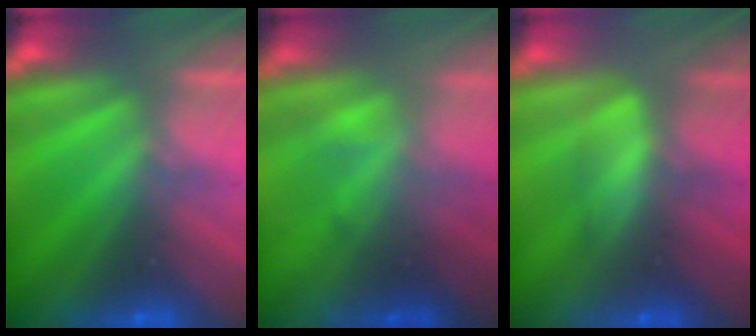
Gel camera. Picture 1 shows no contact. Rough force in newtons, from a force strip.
{"total": 1.5}
{"total": 2.6}